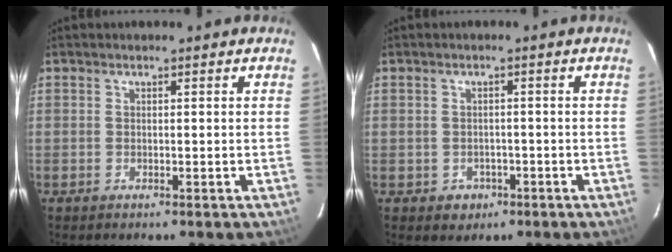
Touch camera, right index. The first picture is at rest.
{"total": 3.4, "force": [-1.1, 3.2, 0.4], "torque": [-0.014, 0.009, -0.007]}